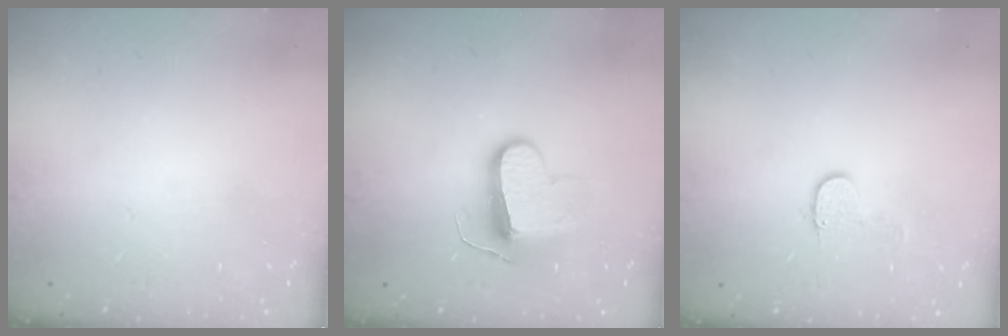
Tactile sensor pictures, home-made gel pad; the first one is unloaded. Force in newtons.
{"total": 10.3, "press": 10.2, "slide": 1.2}
{"total": 4.6, "press": 4.6, "slide": 0.5}